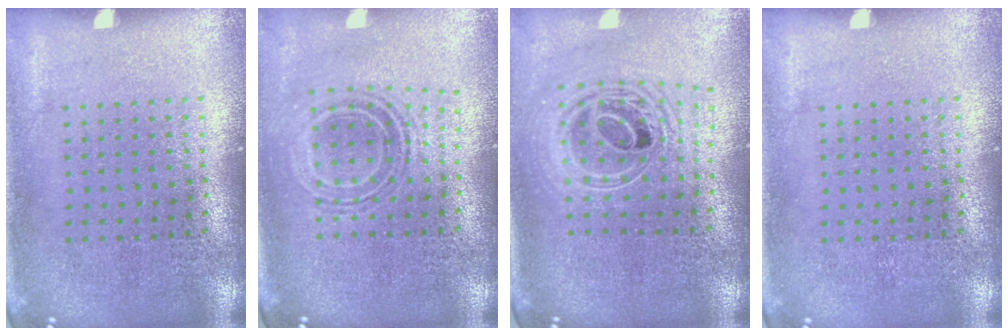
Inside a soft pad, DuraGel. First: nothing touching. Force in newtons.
{"total": 0.9, "press": 0.8, "slide": 0.3}
{"total": 2.2, "press": 1.7, "slide": 1.5}
{"total": 0.0}